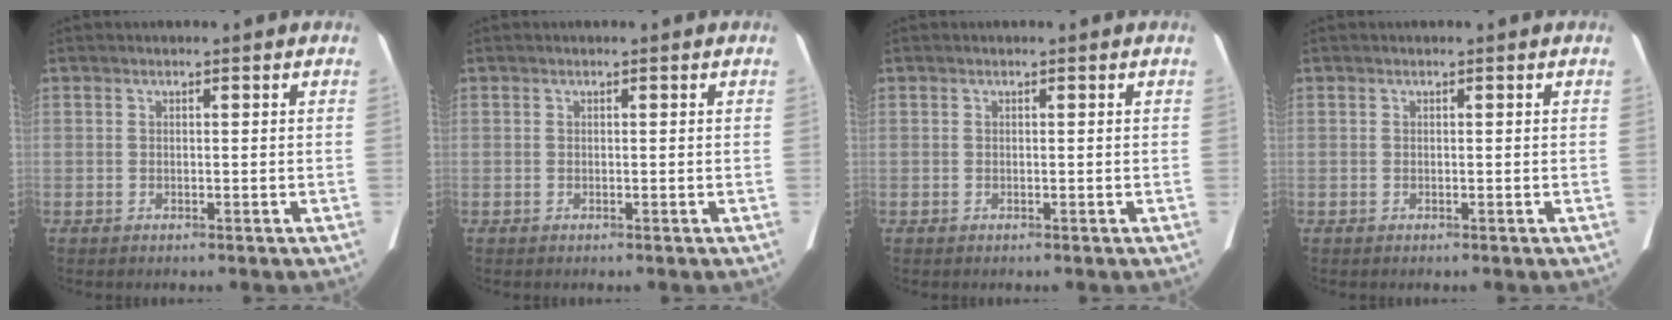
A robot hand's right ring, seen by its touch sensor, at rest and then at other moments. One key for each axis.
{"total": 0.0}
{"total": 0.0}
{"total": 0.0}